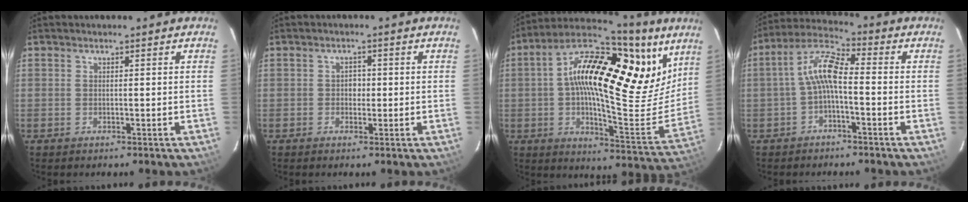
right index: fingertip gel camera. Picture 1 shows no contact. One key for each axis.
{"total": 1.9, "fx": -0.2, "fy": 1.6, "fz": 0.8, "tx": -0.012, "ty": 0.007, "tz": -0.006}
{"total": 27.4, "fx": 10.5, "fy": 10.6, "fz": 23.0, "tx": -0.359, "ty": 0.008, "tz": 0.147}
{"total": 7.0, "fx": -1.6, "fy": 2.2, "fz": 6.5, "tx": -0.146, "ty": 0.022, "tz": -0.033}